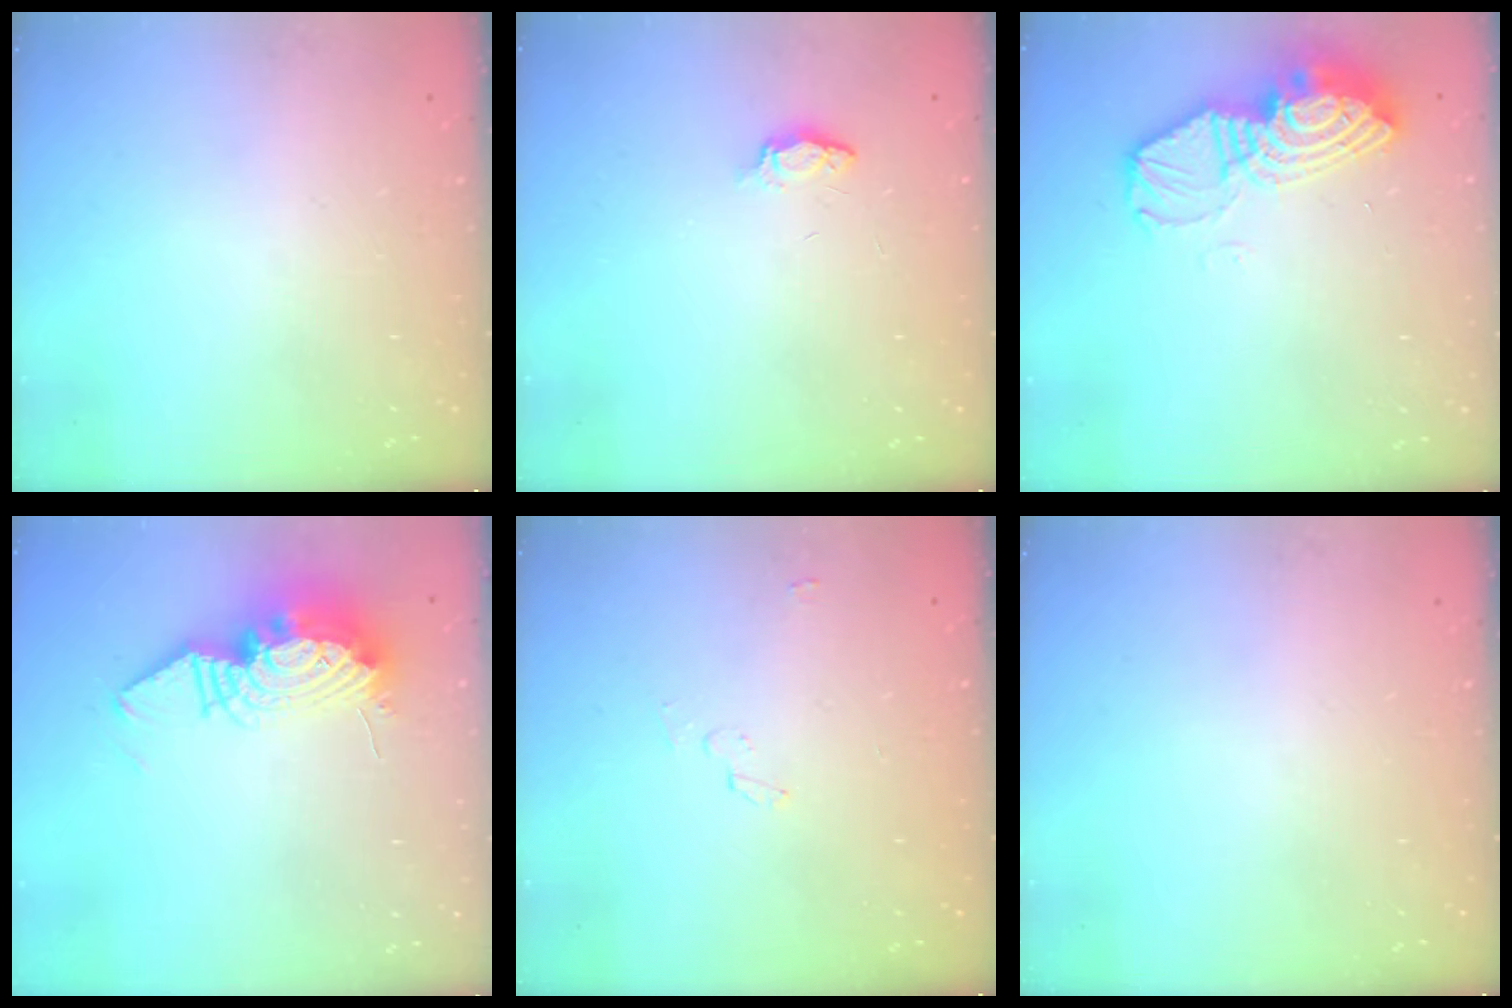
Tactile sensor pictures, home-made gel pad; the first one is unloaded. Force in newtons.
{"total": 3.7, "press": 3.7, "slide": 0.6}
{"total": 14.8, "press": 14.7, "slide": 1.5}
{"total": 13.7, "press": 13.7, "slide": 1.0}
{"total": 2.2, "press": 2.2, "slide": 0.2}
{"total": 0.0}